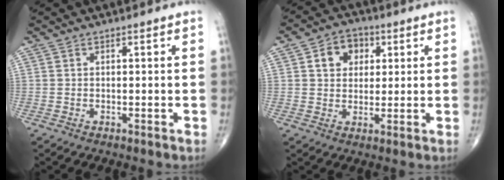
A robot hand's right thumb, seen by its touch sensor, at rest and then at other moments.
{"total": 7.1, "force": [2.1, 5.7, 3.7], "torque": [-0.025, 0.003, 0.030]}